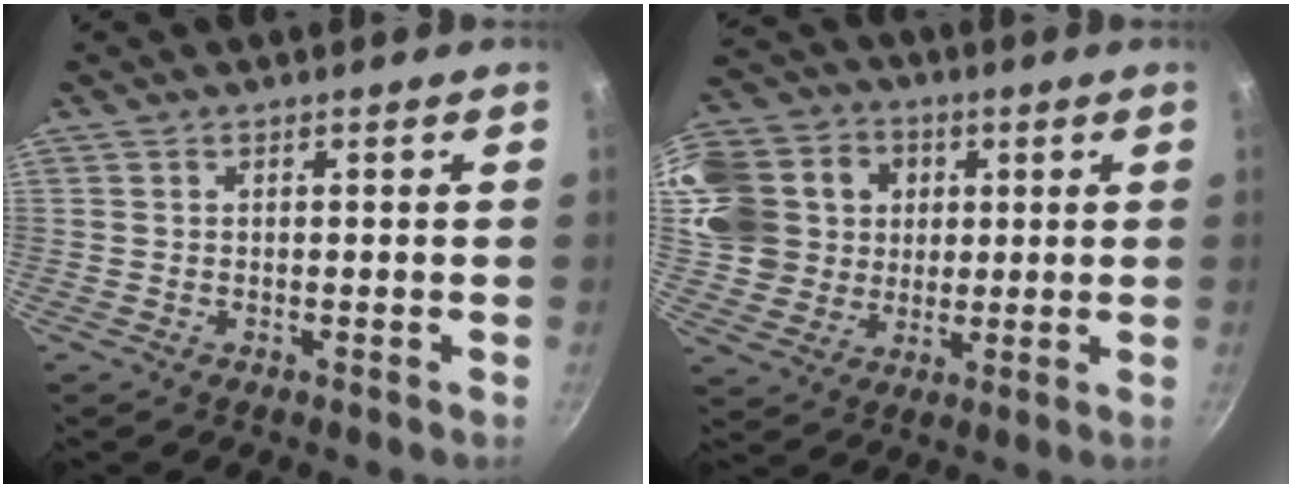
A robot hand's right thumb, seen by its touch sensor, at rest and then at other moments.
{"total": 20.8, "force": [4.2, 18.4, 8.9], "torque": [-0.195, 0.031, 0.082]}